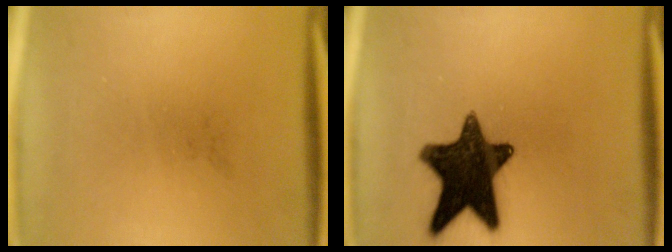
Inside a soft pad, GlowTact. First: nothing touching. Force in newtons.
{"total": 15.2}